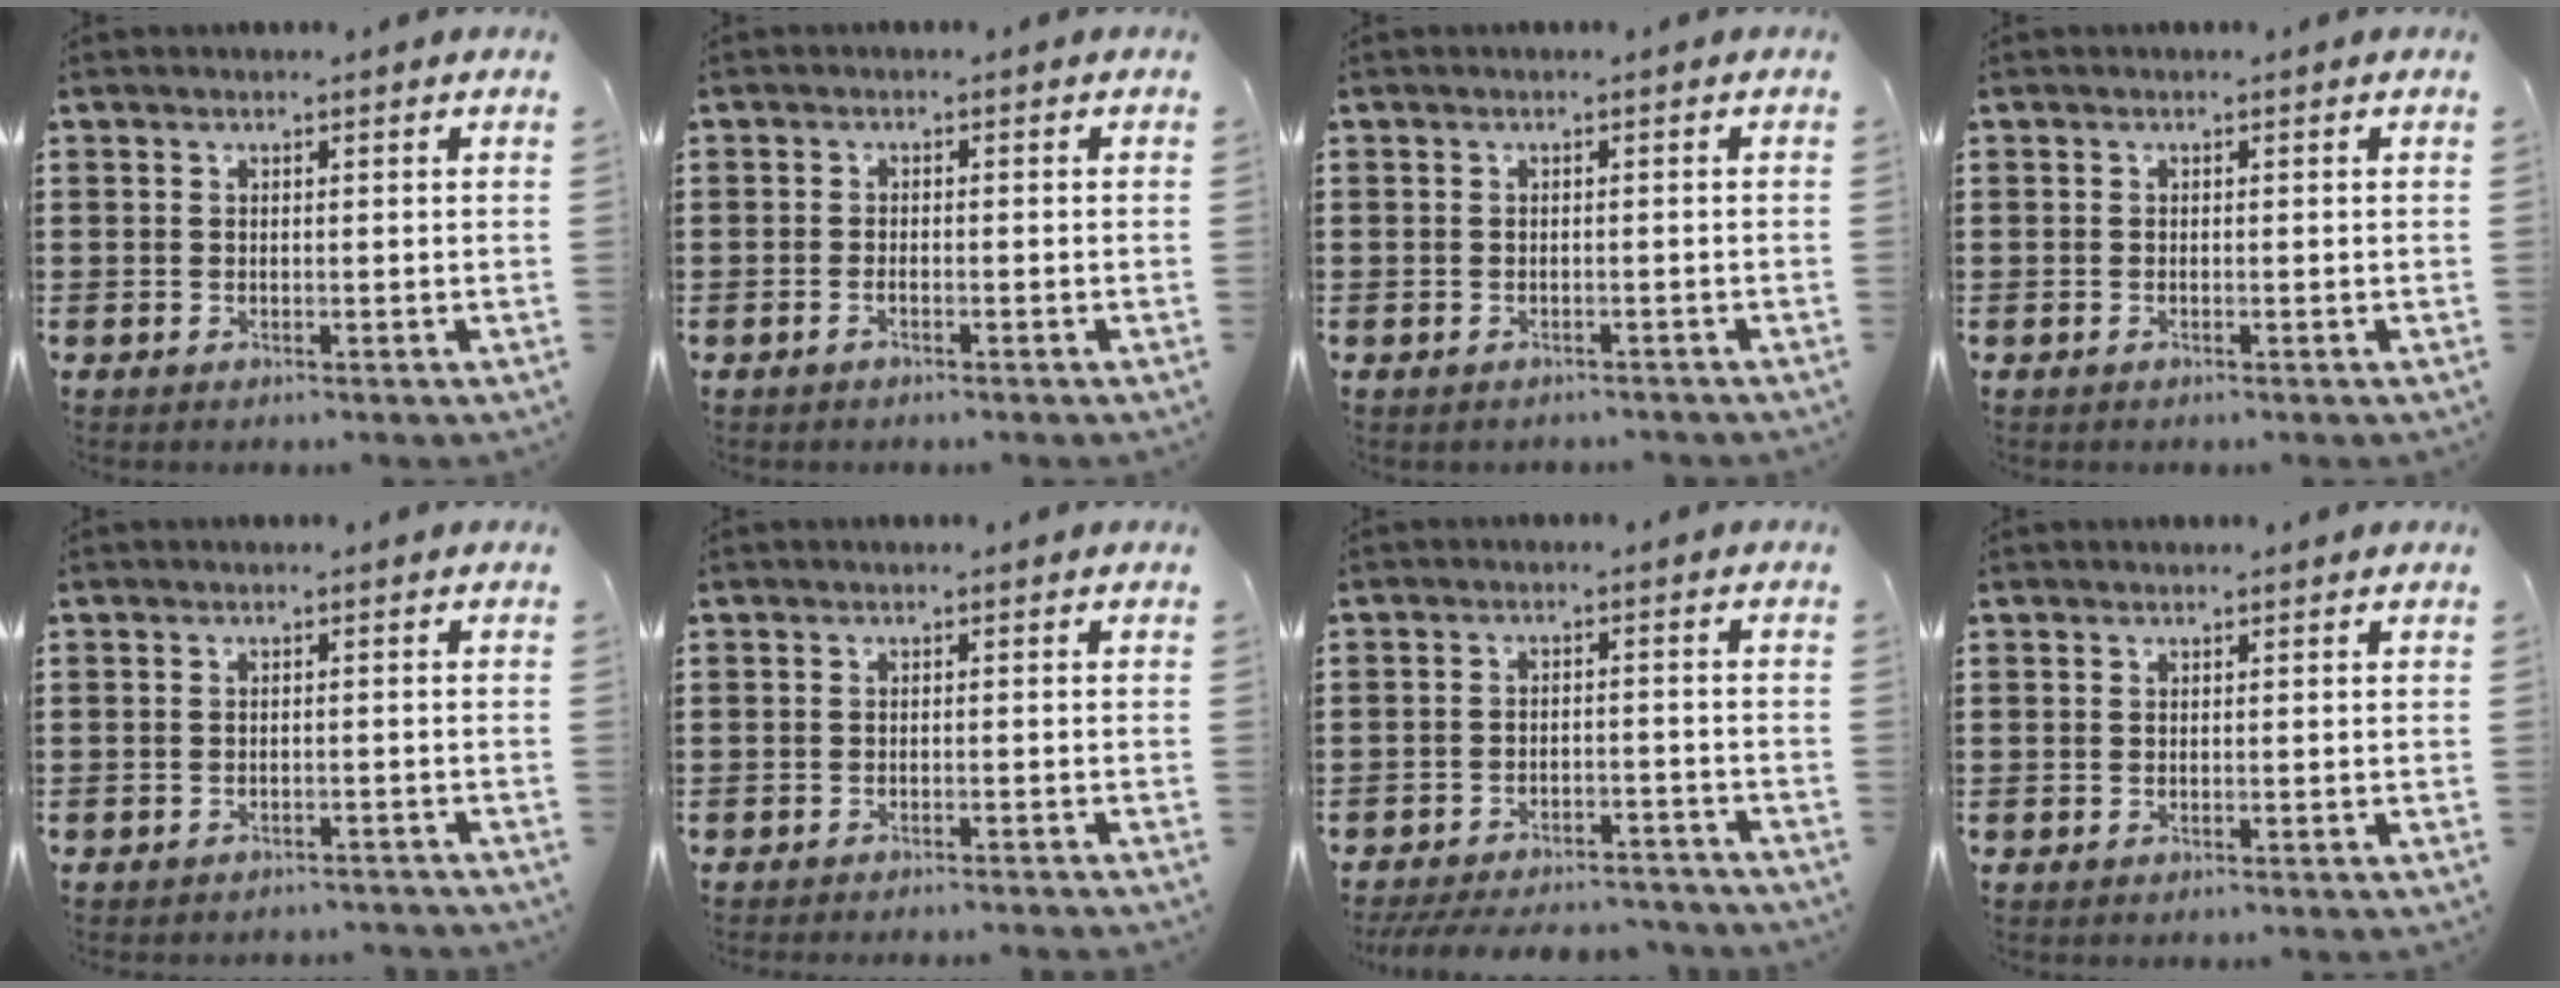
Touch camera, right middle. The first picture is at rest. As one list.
[{"total": 1.0, "force": [-0.7, 0.1, 0.6], "torque": [-0.016, -0.004, -0.012]}, {"total": 0.5, "force": [-0.5, 0.0, 0.1], "torque": [-0.005, -0.004, -0.009]}, {"total": 0.0}, {"total": 1.3, "force": [-1.3, 0.0, 0.1], "torque": [-0.007, -0.001, -0.027]}, {"total": 1.1, "force": [-1.1, -0.3, 0.2], "torque": [-0.005, -0.002, -0.021]}, {"total": 4.7, "force": [-4.5, 0.5, 1.0], "torque": [-0.024, -0.002, -0.092]}, {"total": 0.0}]